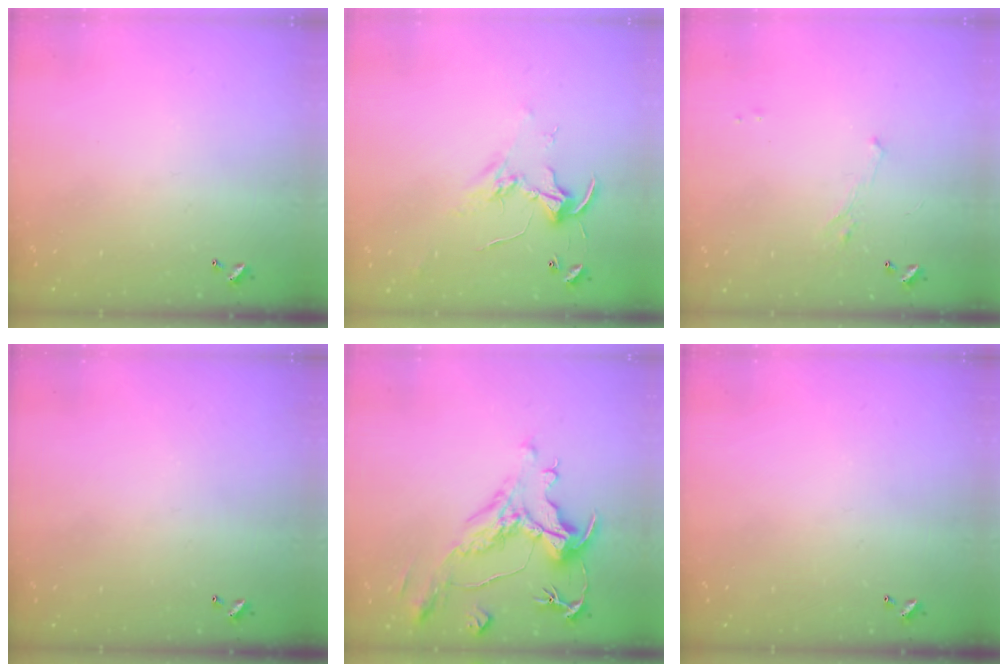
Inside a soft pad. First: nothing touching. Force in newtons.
{"total": 2.5, "press": 2.5, "slide": 0.2}
{"total": 1.4, "press": 1.3, "slide": 0.6}
{"total": 0.0}
{"total": 1.9, "press": 0.8, "slide": 1.7}
{"total": 0.0}